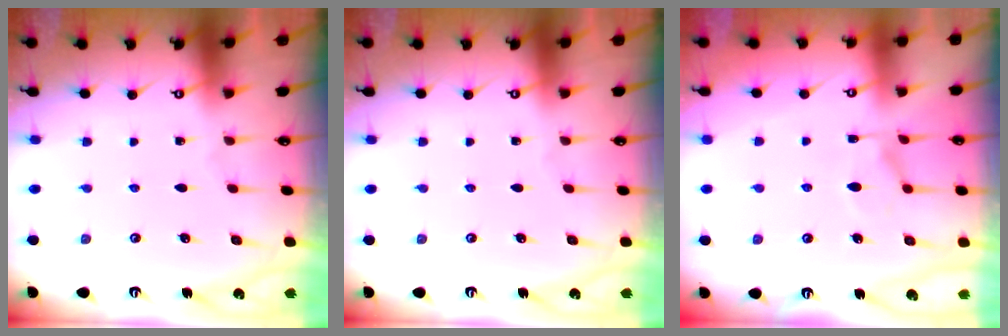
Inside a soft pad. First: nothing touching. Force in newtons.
{"total": 0.0}
{"total": 3.7, "press": 3.5, "slide": 1.2}